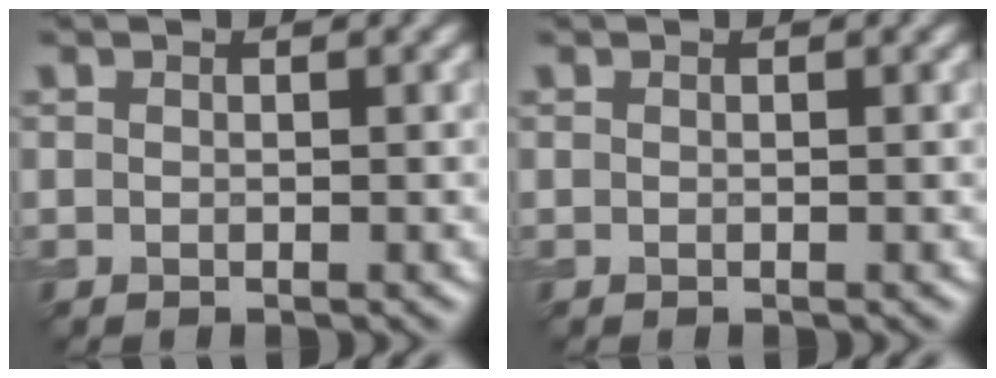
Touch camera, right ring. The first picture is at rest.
{"total": 0.0}